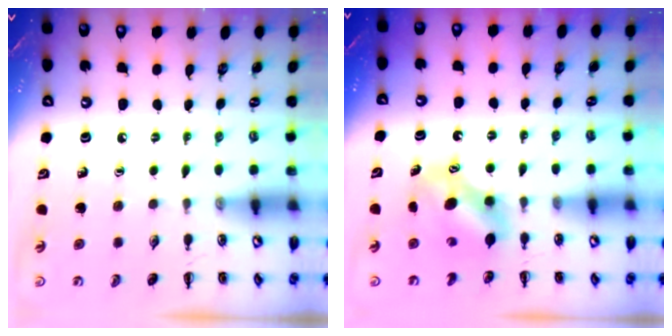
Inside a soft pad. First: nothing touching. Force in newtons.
{"total": 7.7, "press": 7.7, "slide": 0.6}